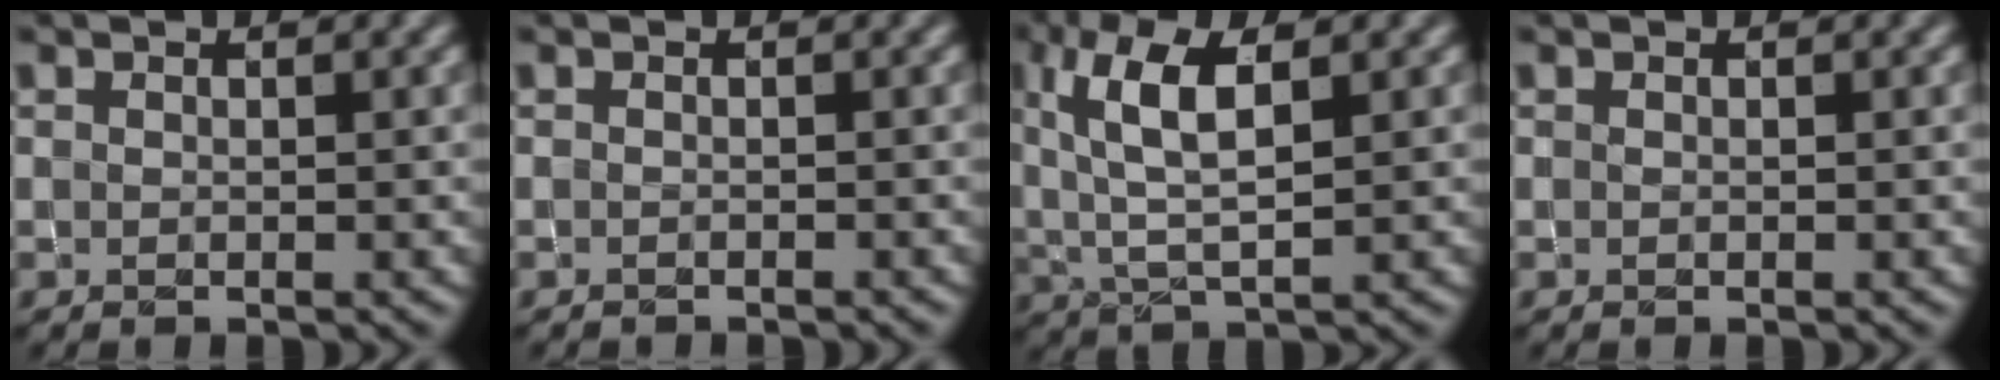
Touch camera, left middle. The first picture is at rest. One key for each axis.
{"total": 0.6, "fx": -0.6, "fy": -0.1, "fz": -0.2, "tx": 0.008, "ty": -0.003, "tz": -0.013}
{"total": 6.2, "fx": 2.3, "fy": 2.3, "fz": 5.4, "tx": -0.109, "ty": 0.009, "tz": 0.042}
{"total": 0.0}